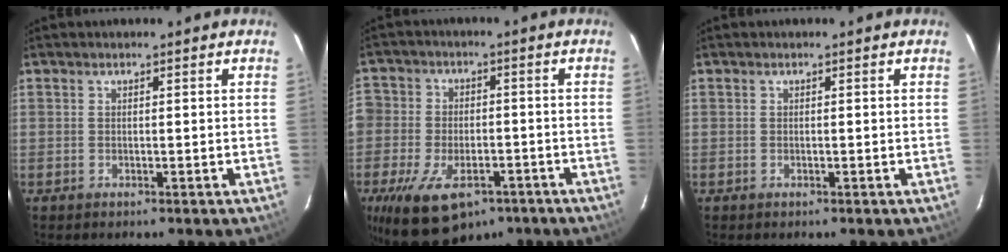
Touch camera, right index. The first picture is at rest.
{"total": 16.7, "force": [-9.4, 10.2, 9.3], "torque": [-0.219, -0.016, -0.160]}
{"total": 0.0}